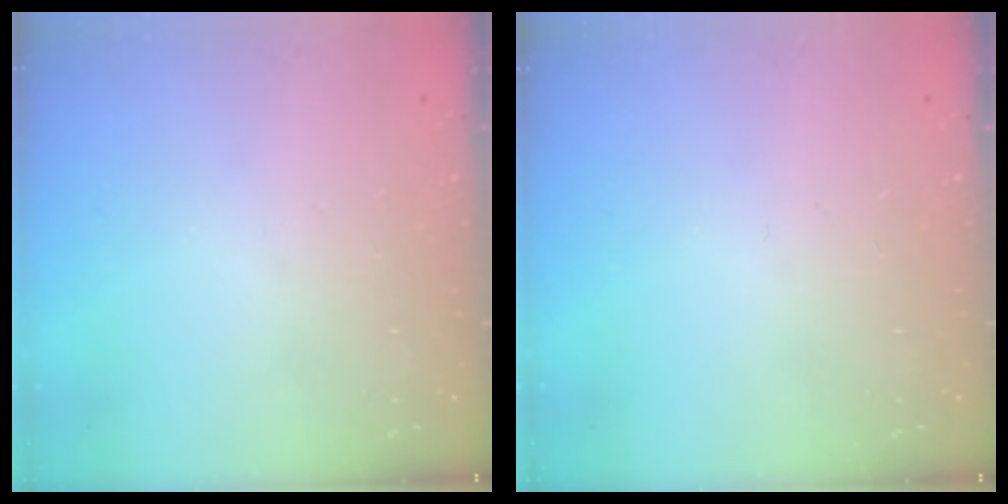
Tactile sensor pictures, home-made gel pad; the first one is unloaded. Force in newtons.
{"total": 0.0}